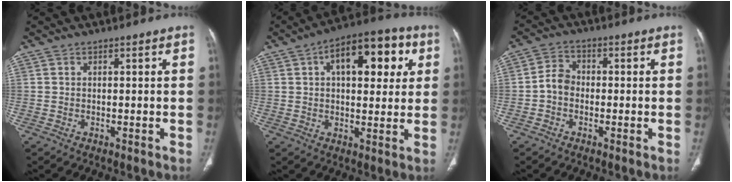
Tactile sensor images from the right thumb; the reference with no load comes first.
{"total": 15.7, "force": [5.0, 7.9, 12.5], "torque": [-0.131, 0.015, 0.068]}
{"total": 4.1, "force": [-1.0, 3.3, 2.3], "torque": [-0.032, 0.015, -0.030]}